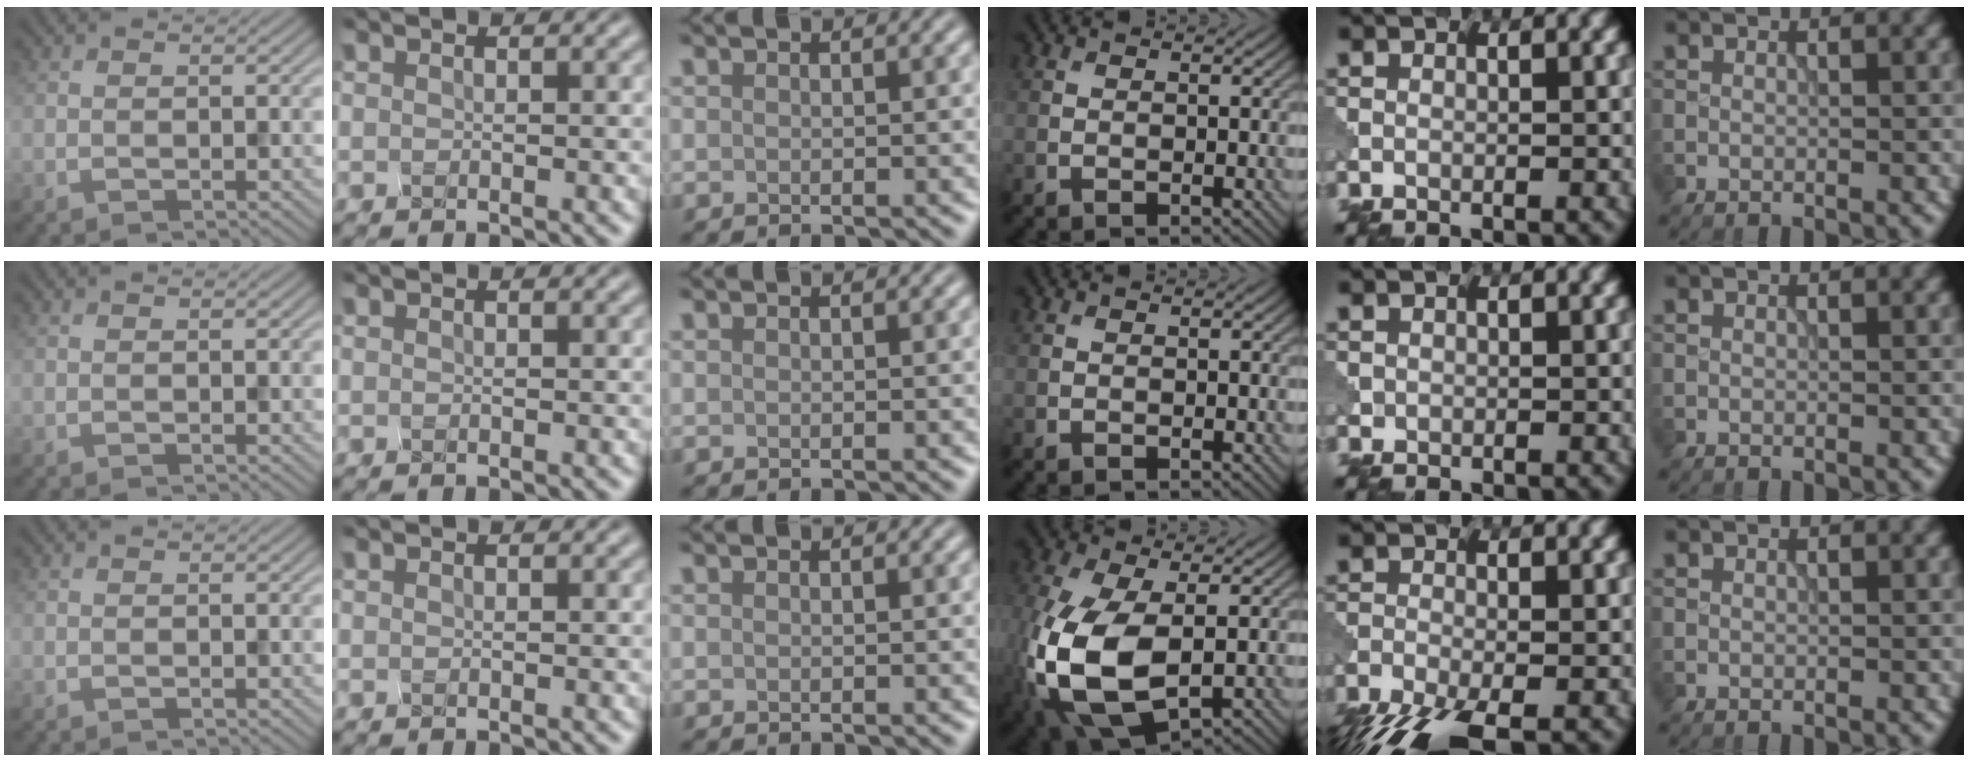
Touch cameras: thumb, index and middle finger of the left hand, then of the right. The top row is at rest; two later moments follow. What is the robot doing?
{"motion": "squeeze", "object": "clothespin"}